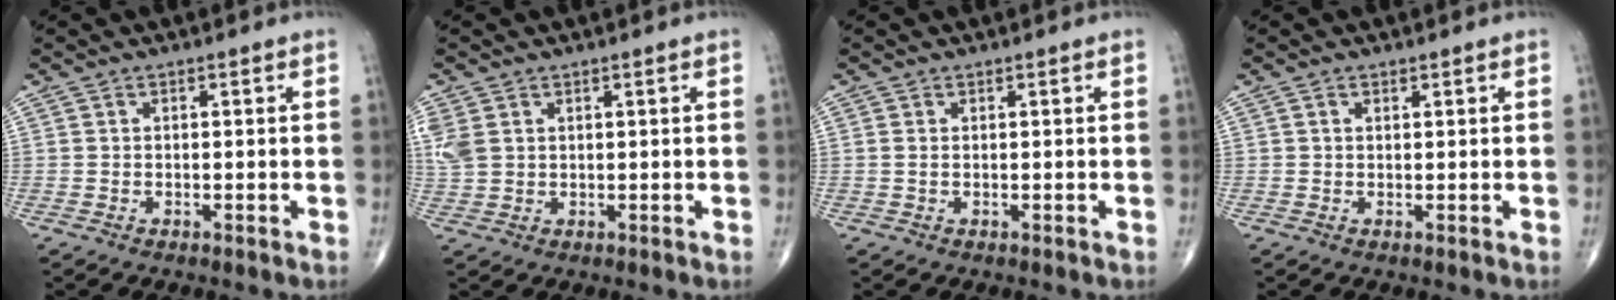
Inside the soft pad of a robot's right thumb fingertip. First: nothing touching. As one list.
[{"total": 4.4, "force": [1.3, 3.2, 2.8], "torque": [-0.078, 0.006, 0.035]}, {"total": 0.5, "force": [0.0, 0.3, 0.5], "torque": [-0.012, 0.002, 0.003]}, {"total": 0.6, "force": [0.4, 0.3, 0.3], "torque": [-0.005, -0.002, 0.005]}]